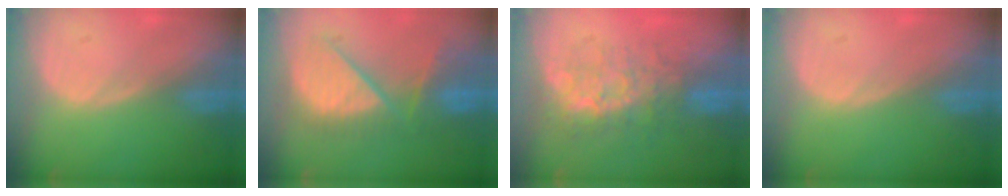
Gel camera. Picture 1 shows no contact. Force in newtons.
{"total": 10.0, "press": 9.4, "slide": 3.2}
{"total": 8.0, "press": 7.5, "slide": 2.8}
{"total": 0.0}